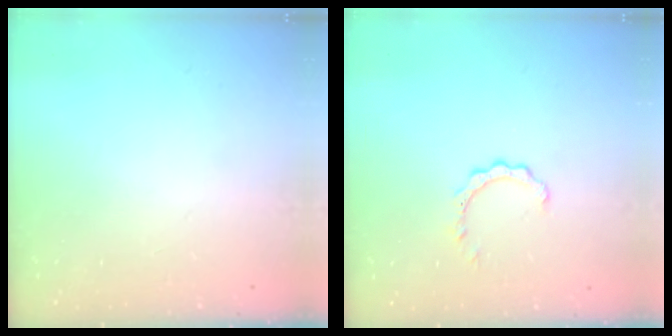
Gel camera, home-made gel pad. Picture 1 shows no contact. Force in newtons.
{"total": 2.4, "press": 2.4, "slide": 0.3}